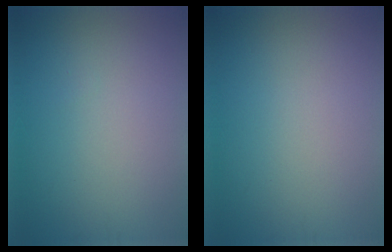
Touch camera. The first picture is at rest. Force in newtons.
{"total": 0.0}